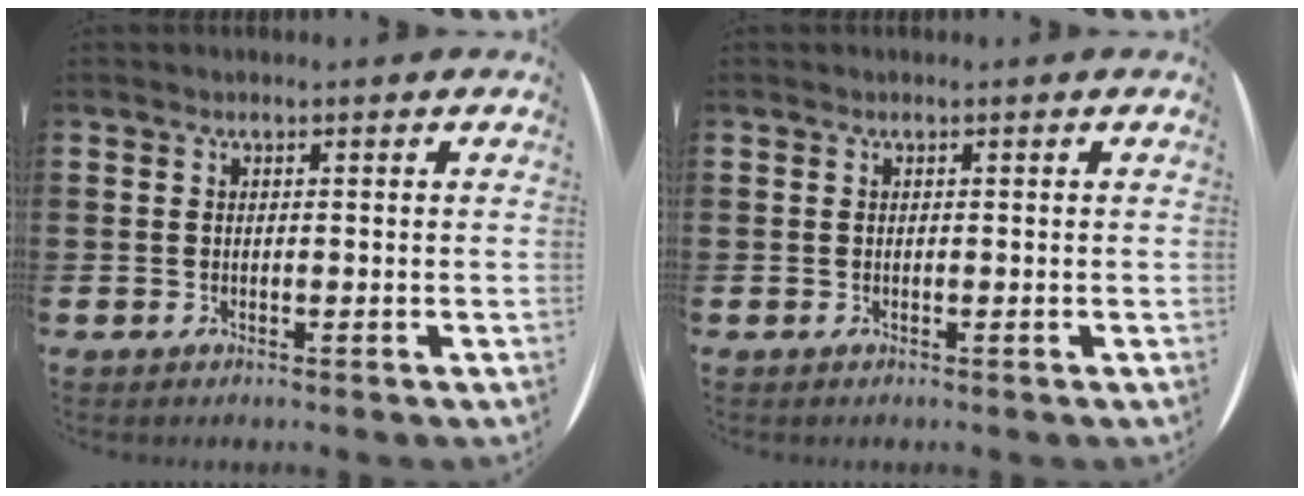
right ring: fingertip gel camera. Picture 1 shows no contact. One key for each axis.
{"total": 0.0}